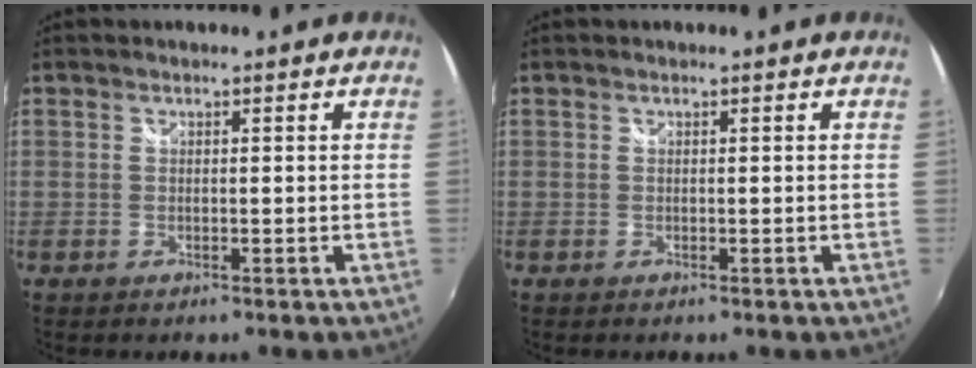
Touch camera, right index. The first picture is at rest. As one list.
[{"total": 0.0}]